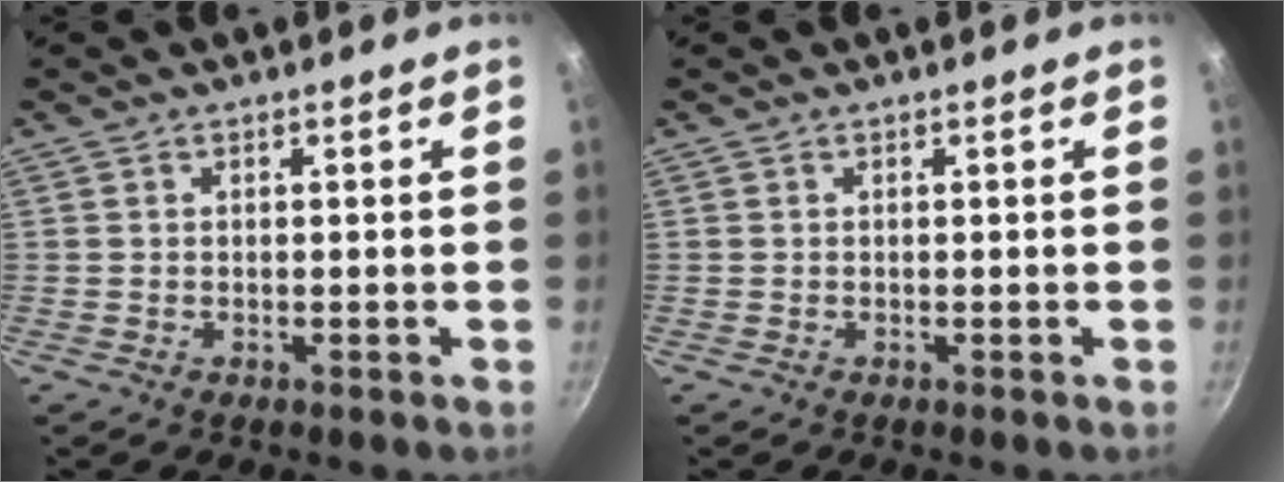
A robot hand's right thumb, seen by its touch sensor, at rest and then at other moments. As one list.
[{"total": 0.0}]